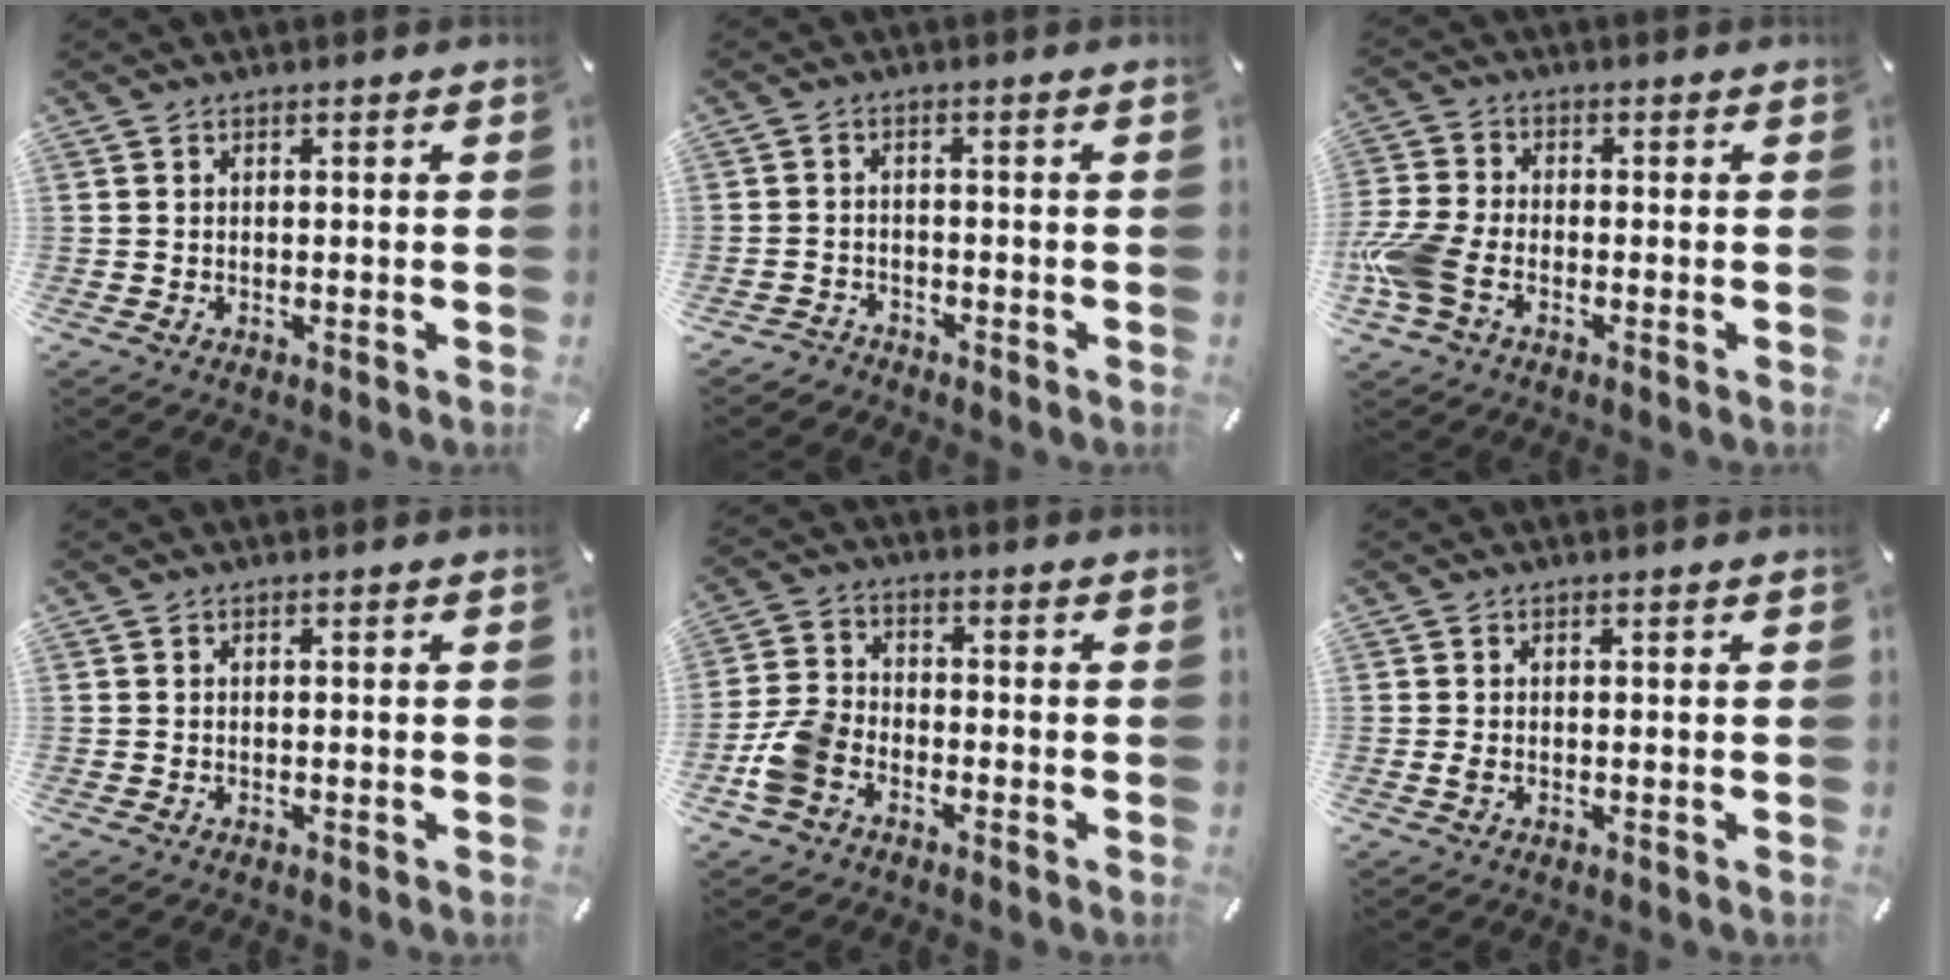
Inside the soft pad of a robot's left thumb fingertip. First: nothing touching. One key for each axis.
{"total": 2.6, "fx": -2.3, "fy": 1.1, "fz": 0.3, "tx": -0.014, "ty": 0.011, "tz": -0.050}
{"total": 8.3, "fx": -3.1, "fy": 5.3, "fz": 5.7, "tx": -0.138, "ty": 0.006, "tz": -0.061}
{"total": 0.0}
{"total": 7.9, "fx": -3.8, "fy": 5.4, "fz": 4.3, "tx": -0.105, "ty": 0.018, "tz": -0.075}
{"total": 0.8, "fx": 0.0, "fy": 0.5, "fz": 0.7, "tx": -0.013, "ty": 0.001, "tz": -0.001}